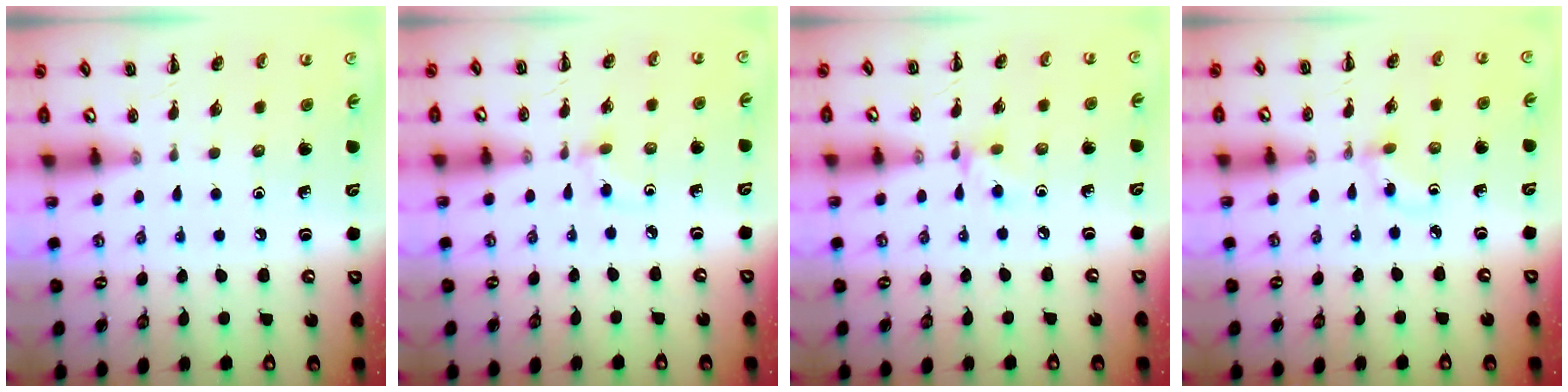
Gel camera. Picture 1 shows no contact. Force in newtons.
{"total": 2.7, "press": 2.4, "slide": 1.2}
{"total": 4.4, "press": 4.2, "slide": 1.2}
{"total": 2.8, "press": 2.5, "slide": 1.2}